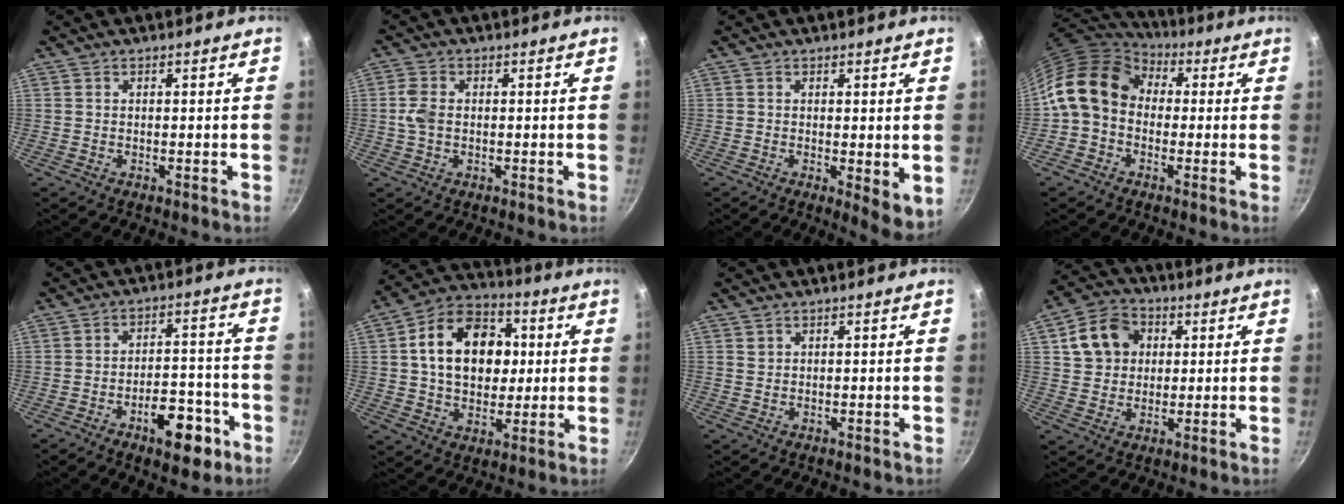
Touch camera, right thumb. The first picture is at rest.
{"total": 3.9, "force": [-0.1, 2.7, 2.9], "torque": [-0.060, 0.008, -0.006]}
{"total": 5.3, "force": [0.0, 1.9, 5.0], "torque": [-0.060, -0.016, 0.003]}
{"total": 13.7, "force": [1.2, 10.8, 8.4], "torque": [-0.131, 0.035, 0.001]}
{"total": 10.8, "force": [-5.5, 5.1, 7.8], "torque": [-0.080, 0.039, -0.070]}
{"total": 18.1, "force": [2.8, 13.3, 12.0], "torque": [-0.159, 0.020, 0.037]}
{"total": 0.9, "force": [0.5, 0.7, 0.2], "torque": [0.001, 0.003, 0.010]}
{"total": 10.5, "force": [2.7, 8.7, 5.2], "torque": [-0.068, 0.013, 0.039]}